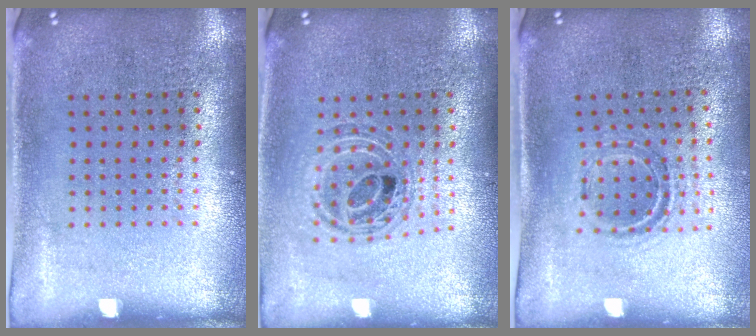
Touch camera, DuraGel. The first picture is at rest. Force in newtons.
{"total": 0.9, "press": 0.9, "slide": 0.2}
{"total": 1.0, "press": 0.9, "slide": 0.3}